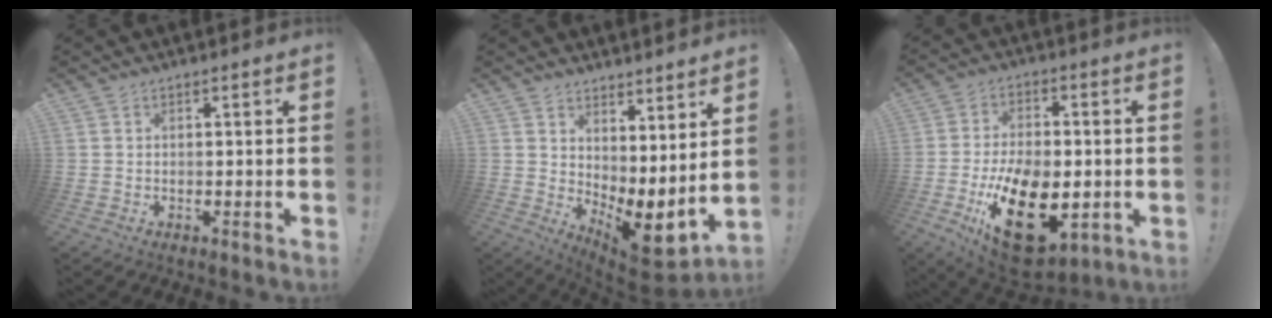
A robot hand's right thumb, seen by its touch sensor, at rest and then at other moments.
{"total": 6.9, "force": [-0.4, 2.7, 6.4], "torque": [-0.061, -0.031, 0.003]}
{"total": 22.3, "force": [-6.8, 13.0, 16.8], "torque": [-0.277, 0.031, -0.096]}